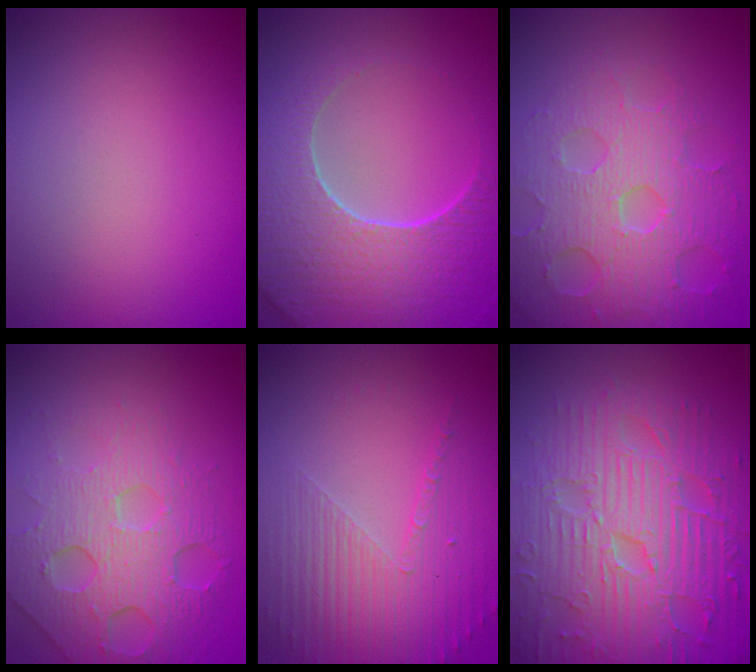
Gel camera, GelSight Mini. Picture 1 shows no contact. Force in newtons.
{"total": 8.0, "press": 6.2, "slide": 5.2}
{"total": 6.9, "press": 5.5, "slide": 4.2}
{"total": 6.8, "press": 4.9, "slide": 4.7}
{"total": 5.3, "press": 3.3, "slide": 4.2}
{"total": 9.4, "press": 6.9, "slide": 6.5}